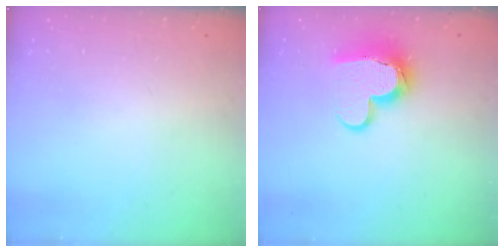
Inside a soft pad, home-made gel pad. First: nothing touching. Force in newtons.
{"total": 12.1, "press": 12.0, "slide": 1.3}